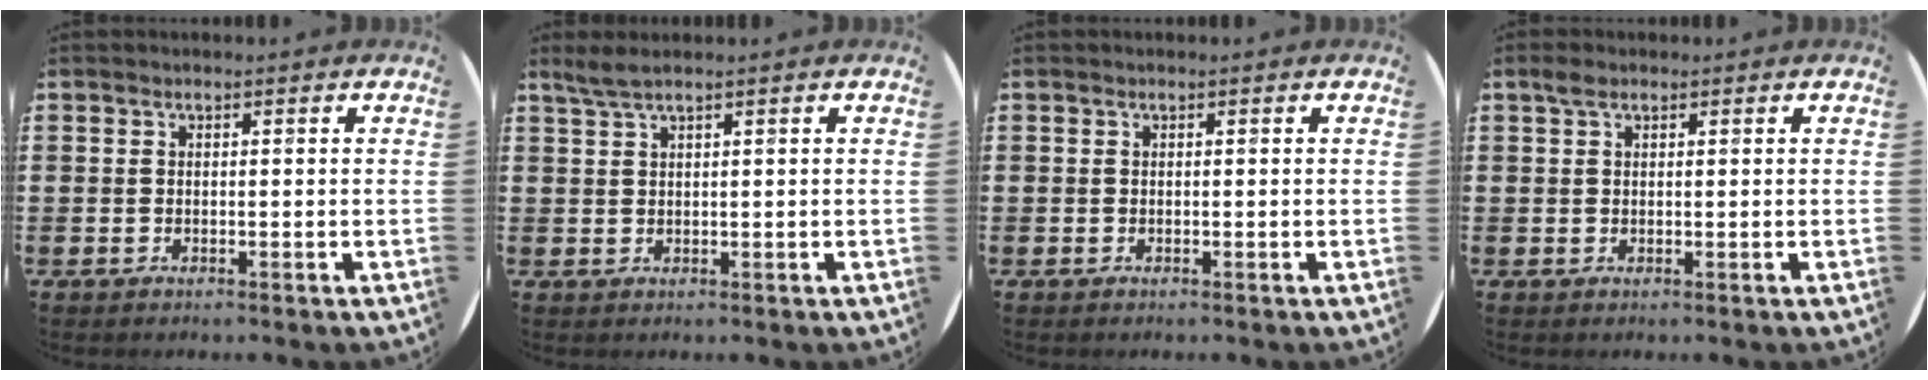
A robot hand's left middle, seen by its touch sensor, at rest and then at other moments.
{"total": 1.9, "force": [1.5, -0.1, 1.2], "torque": [-0.026, 0.001, 0.027]}
{"total": 0.0}
{"total": 1.4, "force": [0.9, 0.8, 0.7], "torque": [-0.008, 0.002, 0.014]}